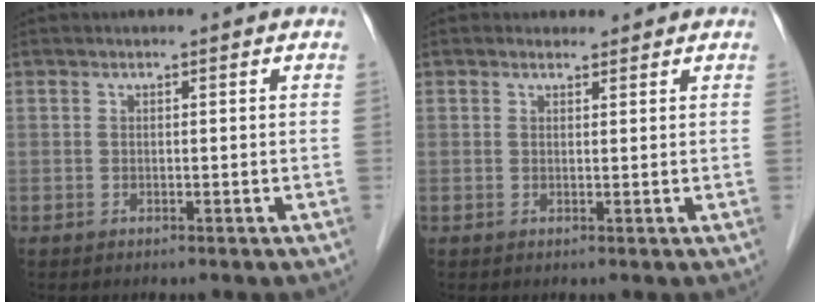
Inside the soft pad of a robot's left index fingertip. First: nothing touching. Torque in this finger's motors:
{"motor_torque": [0.45, -0.33, -0.02, -0.01]}